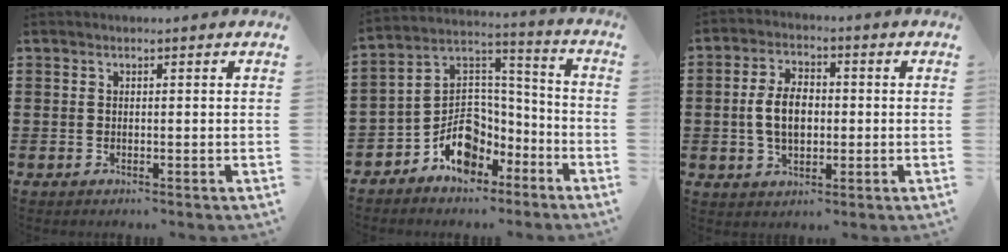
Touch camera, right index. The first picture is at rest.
{"total": 8.5, "force": [-4.9, 6.2, 3.2], "torque": [-0.076, 0.008, -0.090]}
{"total": 6.7, "force": [-0.3, 4.0, 5.3], "torque": [-0.124, 0.006, -0.012]}